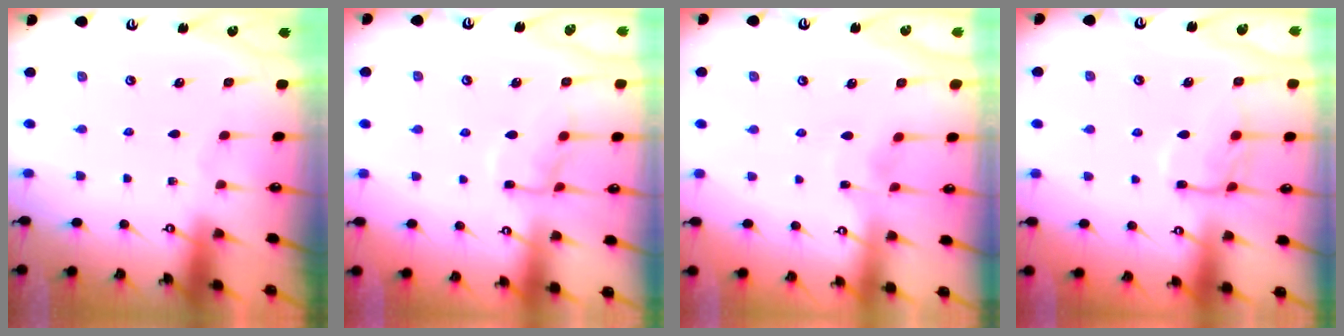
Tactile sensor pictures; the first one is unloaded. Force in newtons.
{"total": 7.9, "press": 7.9, "slide": 0.5}
{"total": 3.0, "press": 3.0, "slide": 0.3}
{"total": 10.1, "press": 10.1, "slide": 0.8}